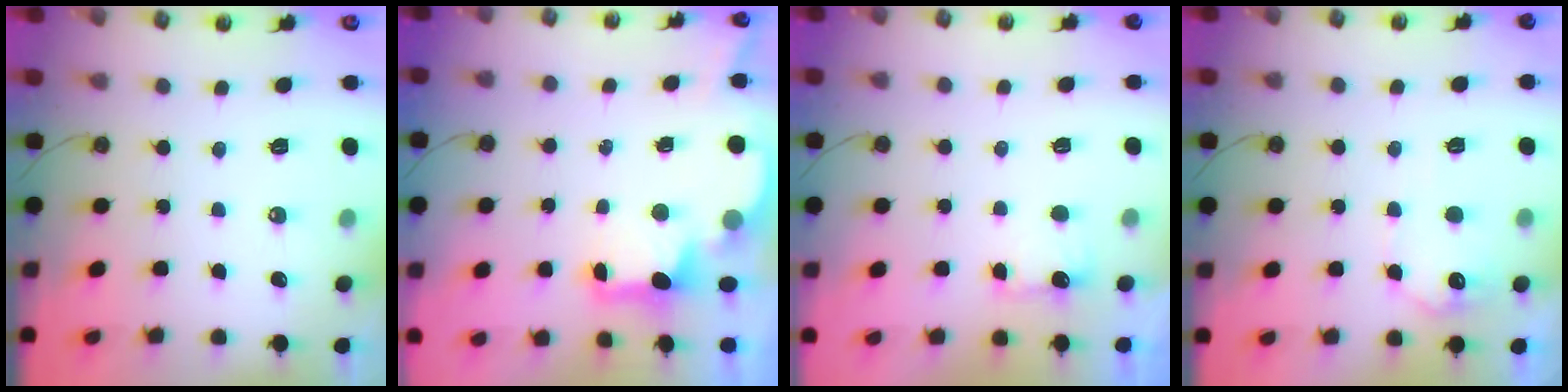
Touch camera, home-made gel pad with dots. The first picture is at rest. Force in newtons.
{"total": 2.5, "press": 2.4, "slide": 0.7}
{"total": 2.3, "press": 2.2, "slide": 0.9}
{"total": 8.0, "press": 8.0, "slide": 0.6}